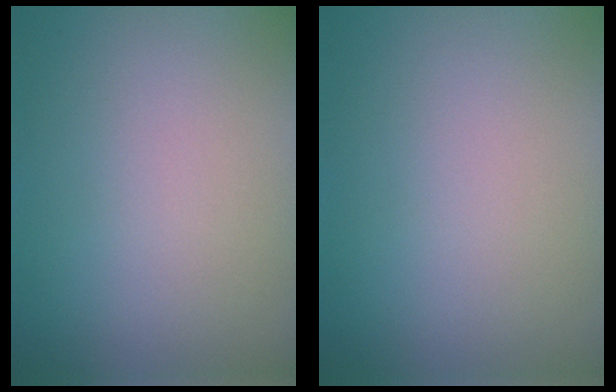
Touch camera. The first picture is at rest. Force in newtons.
{"total": 0.0}